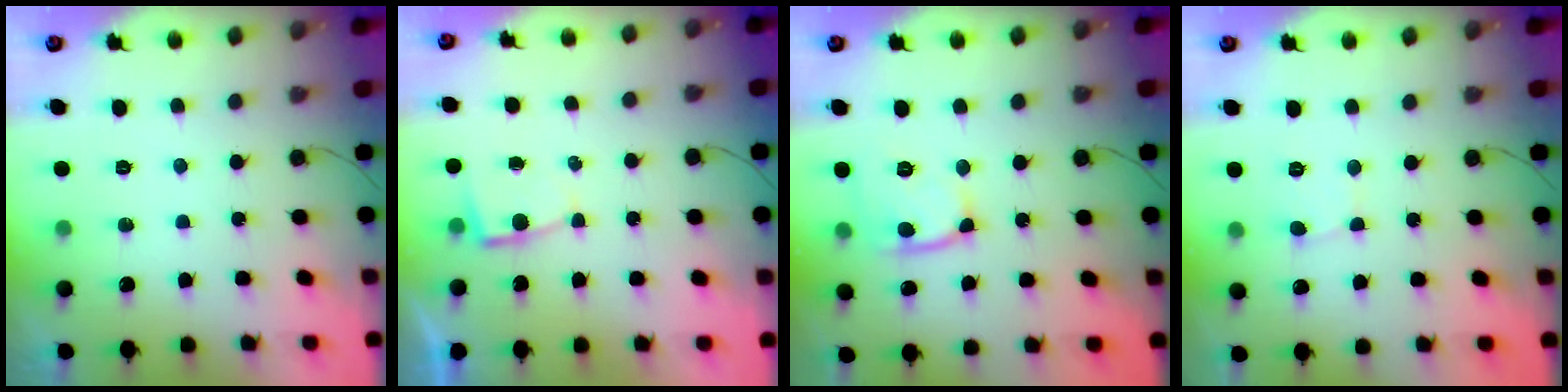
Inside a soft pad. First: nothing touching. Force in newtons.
{"total": 2.4, "press": 2.4, "slide": 0.3}
{"total": 11.6, "press": 11.5, "slide": 1.3}
{"total": 2.8, "press": 2.8, "slide": 0.3}